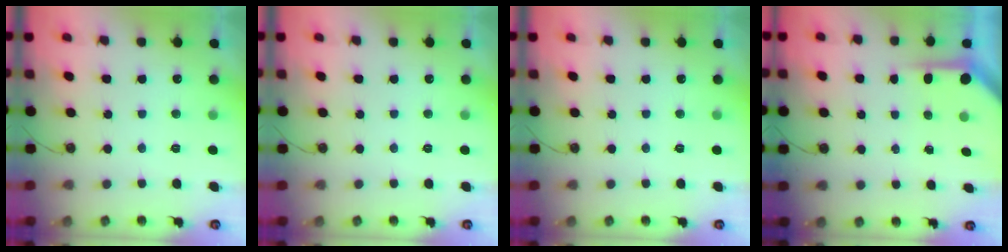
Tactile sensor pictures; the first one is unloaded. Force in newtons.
{"total": 0.0}
{"total": 0.0}
{"total": 3.8, "press": 3.8, "slide": 0.3}